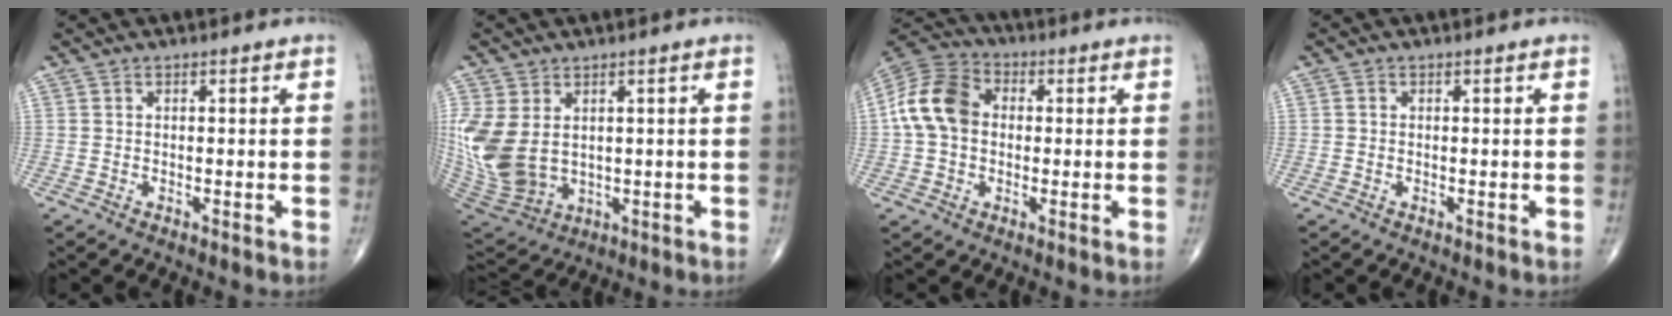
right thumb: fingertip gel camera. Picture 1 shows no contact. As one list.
[{"total": 15.0, "force": [1.7, 10.8, 10.3], "torque": [-0.243, -0.017, 0.063]}, {"total": 11.9, "force": [0.6, 9.0, 7.7], "torque": [-0.143, 0.031, -0.001]}, {"total": 0.5, "force": [0.0, 0.5, 0.1], "torque": [-0.001, 0.001, -0.001]}]